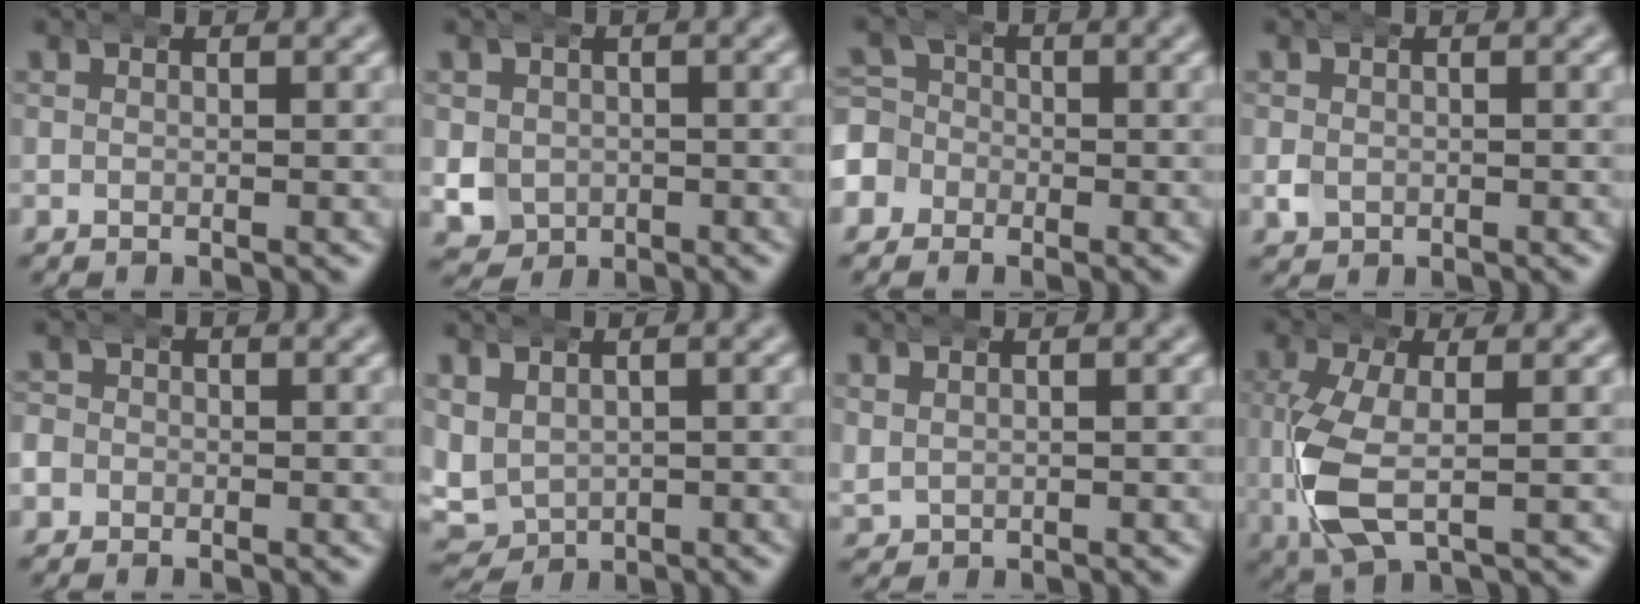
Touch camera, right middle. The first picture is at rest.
{"total": 4.6, "force": [-0.8, 4.2, 1.7], "torque": [-0.041, -0.028, -0.004]}
{"total": 5.8, "force": [-1.9, 5.4, 1.0], "torque": [-0.027, -0.010, -0.044]}
{"total": 1.3, "force": [-0.1, 1.1, 0.5], "torque": [-0.014, -0.003, 0.001]}
{"total": 2.7, "force": [-0.5, 2.6, 0.6], "torque": [-0.027, -0.003, -0.017]}
{"total": 7.3, "force": [-0.7, 6.7, 2.9], "torque": [-0.083, -0.032, -0.001]}
{"total": 1.7, "force": [0.8, 1.4, 0.7], "torque": [-0.014, 0.000, 0.018]}
{"total": 6.6, "force": [-1.1, 3.7, 5.3], "torque": [-0.131, -0.011, -0.007]}